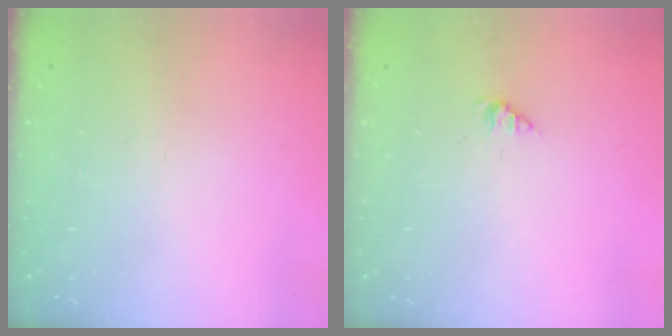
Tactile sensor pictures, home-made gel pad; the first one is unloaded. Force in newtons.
{"total": 1.1, "press": 1.0, "slide": 0.2}